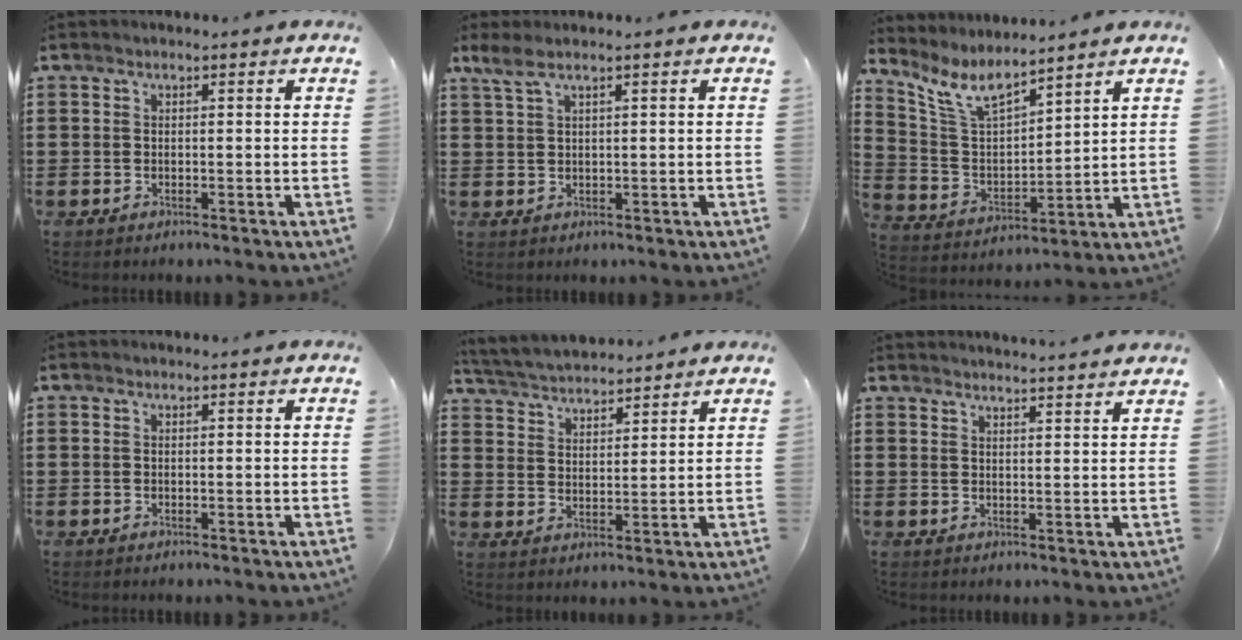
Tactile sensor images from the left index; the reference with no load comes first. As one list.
[{"total": 1.9, "force": [0.9, 0.2, 1.7], "torque": [-0.036, -0.002, 0.016]}, {"total": 7.7, "force": [6.1, 2.3, 4.0], "torque": [-0.104, -0.022, 0.109]}, {"total": 0.0}, {"total": 4.0, "force": [4.0, 0.5, 0.1], "torque": [-0.021, -0.017, 0.071]}, {"total": 2.6, "force": [2.5, -0.6, -0.1], "torque": [-0.006, -0.013, 0.047]}]